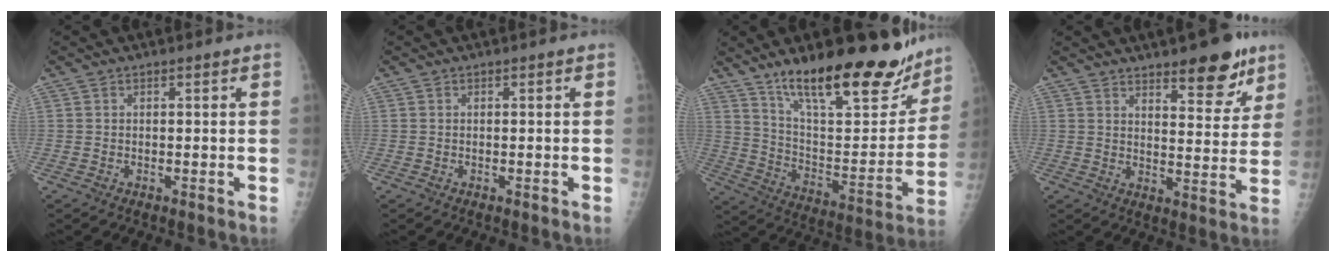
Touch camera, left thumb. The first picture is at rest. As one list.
[{"total": 0.0}, {"total": 26.5, "force": [18.8, 8.5, 16.7], "torque": [-0.205, -0.088, 0.297]}, {"total": 10.8, "force": [7.4, 3.7, 7.0], "torque": [-0.062, -0.047, 0.105]}]